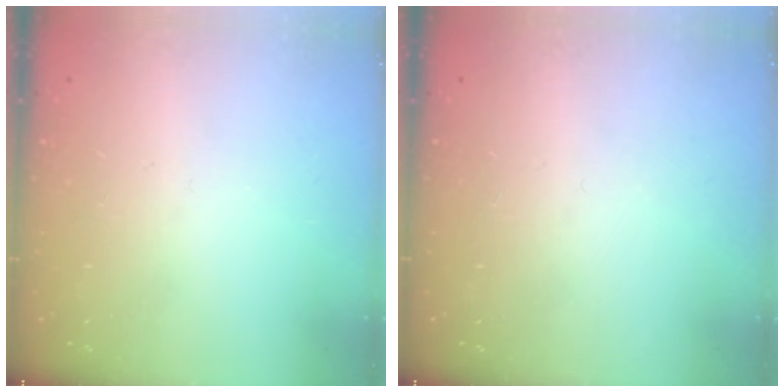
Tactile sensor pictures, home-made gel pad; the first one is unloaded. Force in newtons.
{"total": 0.0}